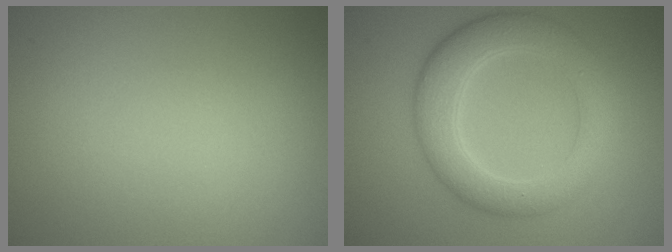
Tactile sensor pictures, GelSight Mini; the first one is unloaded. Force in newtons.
{"total": 5.6, "press": 5.6, "slide": 0.5}